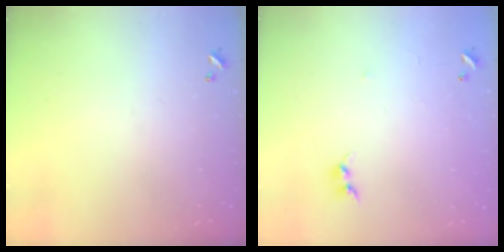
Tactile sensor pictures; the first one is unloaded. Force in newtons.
{"total": 7.9, "press": 7.9, "slide": 0.4}